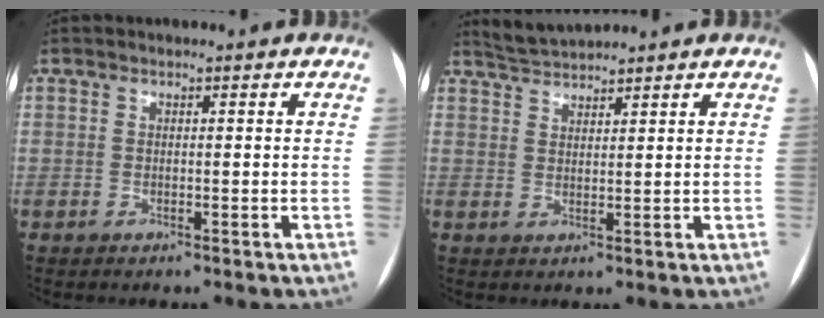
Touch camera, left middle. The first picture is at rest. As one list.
[{"total": 3.4, "force": [3.4, -0.5, 0.0], "torque": [-0.012, 0.011, 0.070]}]